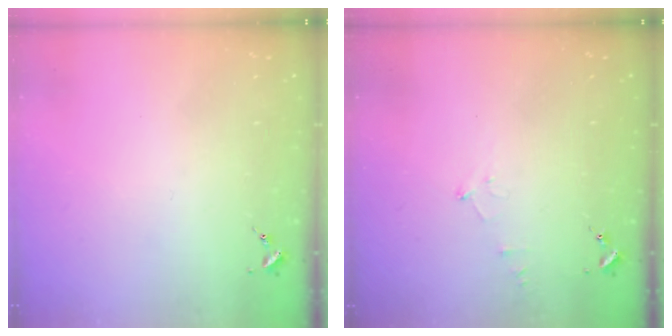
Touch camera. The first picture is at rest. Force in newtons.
{"total": 4.1, "press": 4.1, "slide": 0.5}